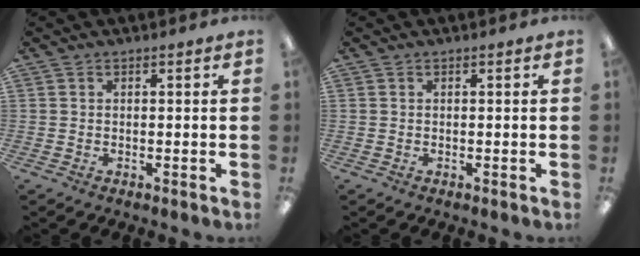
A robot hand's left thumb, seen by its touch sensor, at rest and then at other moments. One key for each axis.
{"total": 0.0}